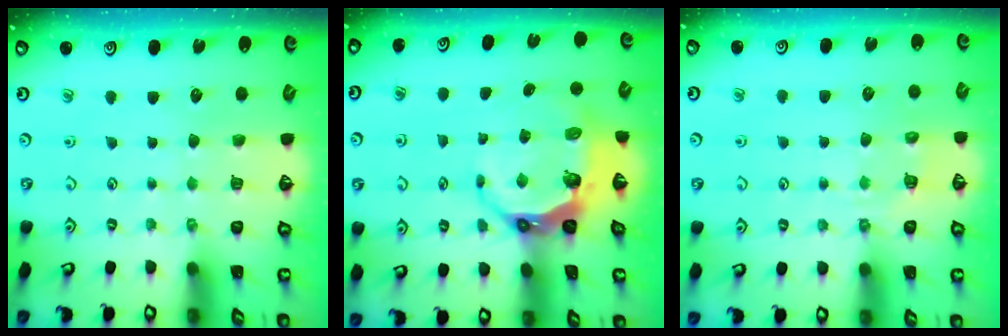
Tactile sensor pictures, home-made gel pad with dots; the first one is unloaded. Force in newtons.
{"total": 9.6, "press": 8.7, "slide": 4.1}
{"total": 5.1, "press": 5.0, "slide": 1.0}